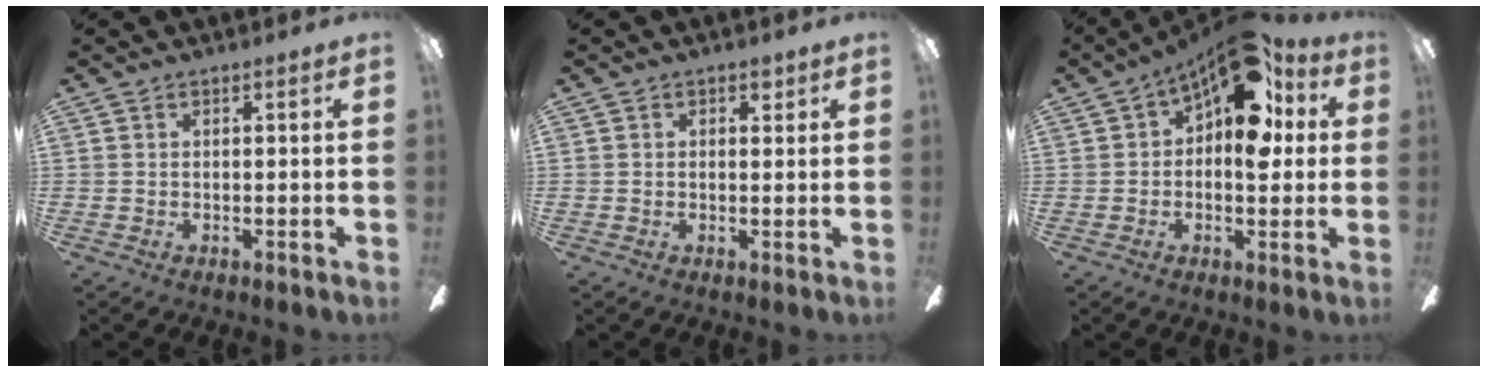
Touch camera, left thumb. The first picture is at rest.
{"total": 1.7, "force": [0.9, 1.2, 0.8], "torque": [-0.001, -0.001, 0.012]}
{"total": 16.2, "force": [6.2, 8.8, 12.1], "torque": [-0.158, -0.027, 0.107]}